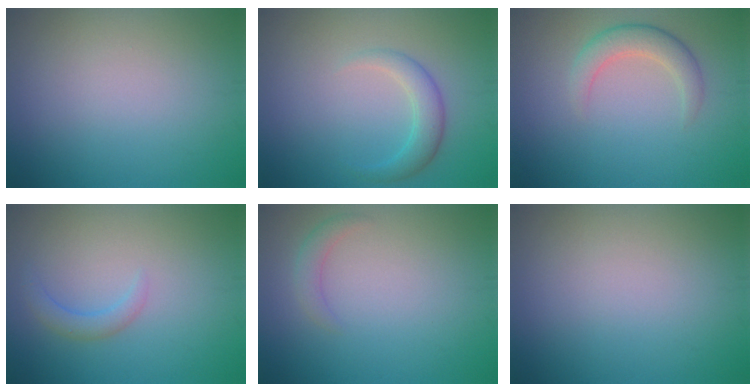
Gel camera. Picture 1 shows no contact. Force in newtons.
{"total": 2.5, "press": 2.5, "slide": 0.1}
{"total": 2.9, "press": 2.9, "slide": 0.2}
{"total": 1.6, "press": 1.6, "slide": 0.2}
{"total": 1.3, "press": 1.3, "slide": 0.1}
{"total": 0.0}